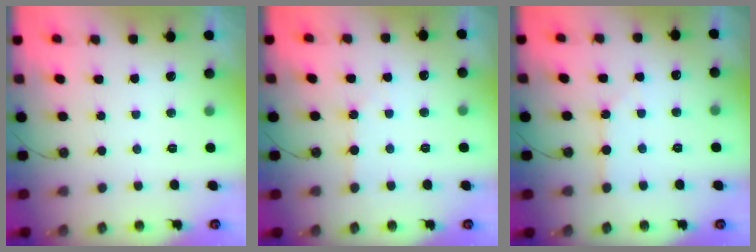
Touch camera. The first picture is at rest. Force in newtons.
{"total": 1.9, "press": 1.8, "slide": 0.4}
{"total": 3.5, "press": 3.4, "slide": 0.6}